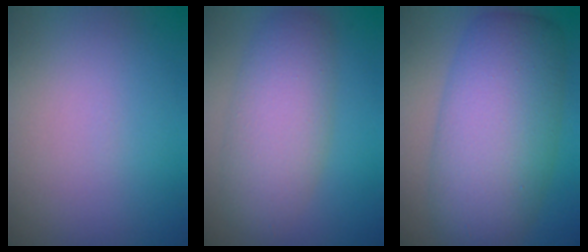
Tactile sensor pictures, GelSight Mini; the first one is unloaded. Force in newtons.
{"total": 5.2, "press": 5.2, "slide": 0.4}
{"total": 9.6, "press": 9.6, "slide": 0.2}